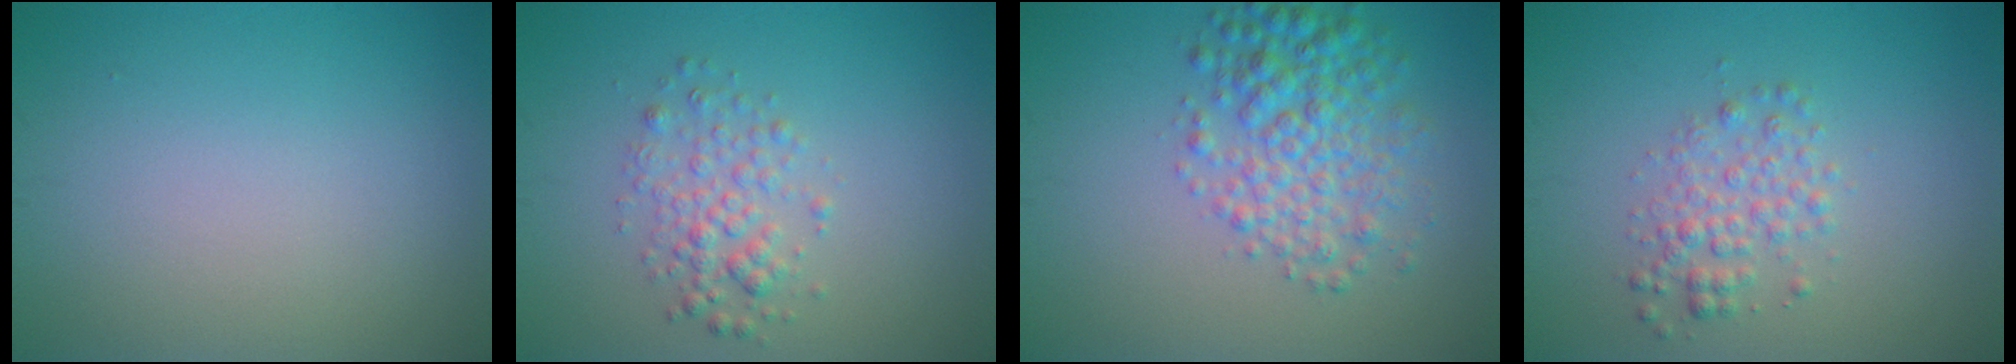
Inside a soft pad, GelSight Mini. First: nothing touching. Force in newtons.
{"total": 2.5, "press": 2.5, "slide": 0.1}
{"total": 4.9, "press": 4.9, "slide": 0.1}
{"total": 2.5, "press": 2.5, "slide": 0.1}